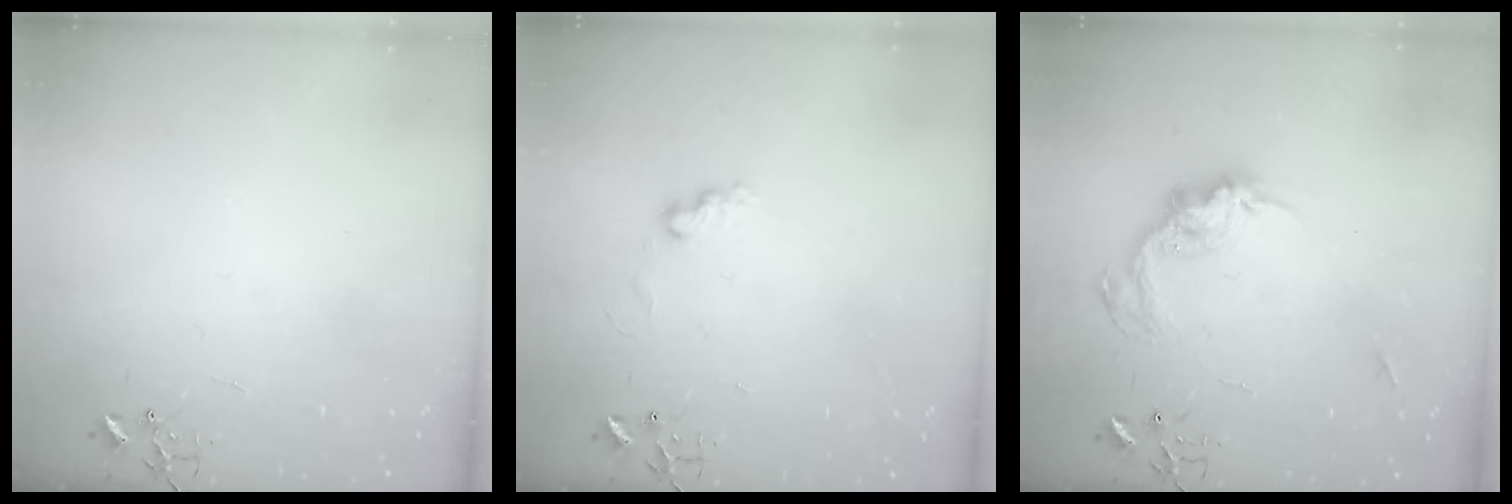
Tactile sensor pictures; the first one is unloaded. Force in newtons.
{"total": 6.6, "press": 6.5, "slide": 0.9}
{"total": 14.4, "press": 14.3, "slide": 1.1}